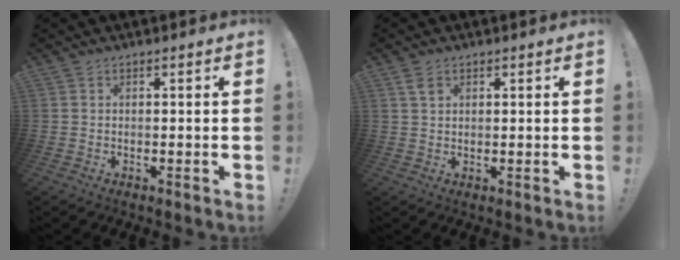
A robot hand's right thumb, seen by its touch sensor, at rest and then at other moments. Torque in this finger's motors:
{"motor_torque": [0.01, 0.89, -0.12, -0.08, 0.00]}